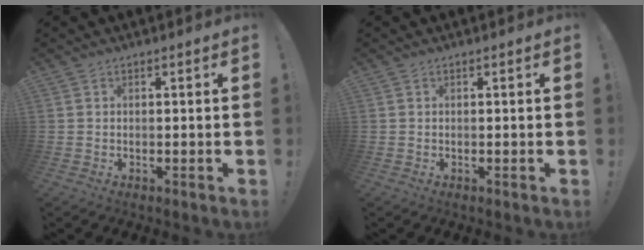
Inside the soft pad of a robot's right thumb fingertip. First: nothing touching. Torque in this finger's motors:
{"motor_torque": [0.00, 0.00, -0.03, 0.04, 0.02]}